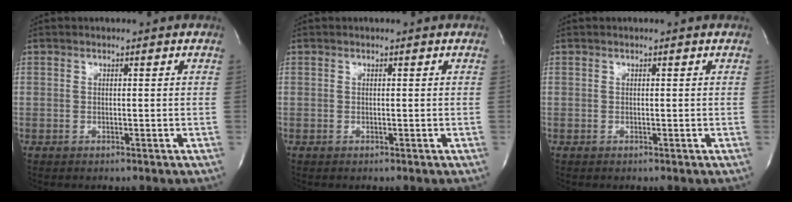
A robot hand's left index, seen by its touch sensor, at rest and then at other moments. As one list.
[{"total": 0.0}, {"total": 0.0}]